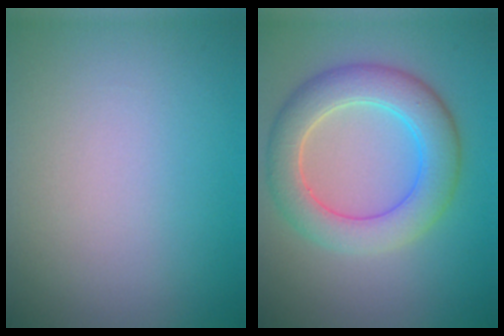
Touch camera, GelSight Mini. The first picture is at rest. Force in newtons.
{"total": 6.0, "press": 6.0, "slide": 0.4}